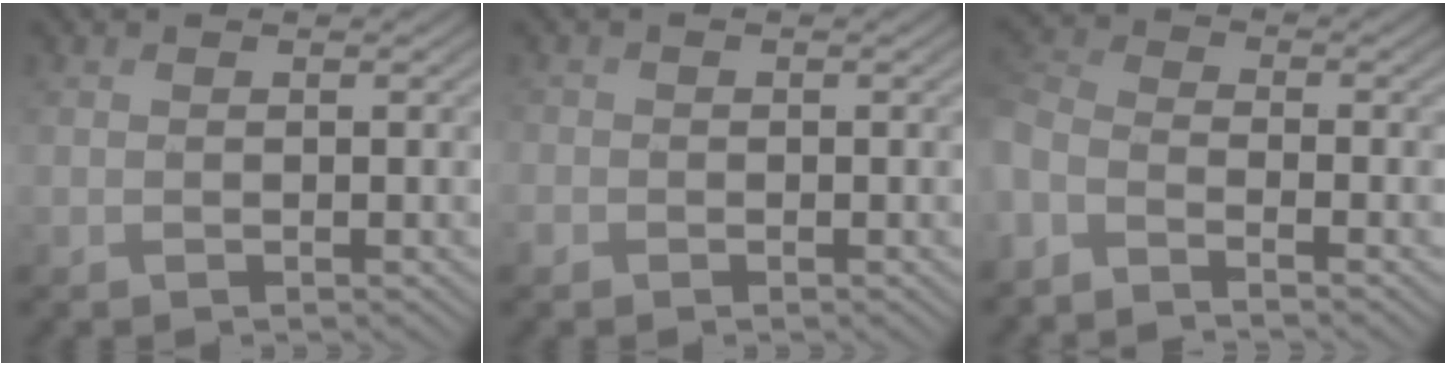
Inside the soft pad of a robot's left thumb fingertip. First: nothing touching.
{"total": 1.5, "force": [-0.6, 1.4, 0.1], "torque": [0.002, -0.004, -0.019]}
{"total": 5.6, "force": [-4.3, 2.2, 2.6], "torque": [-0.079, -0.011, -0.104]}